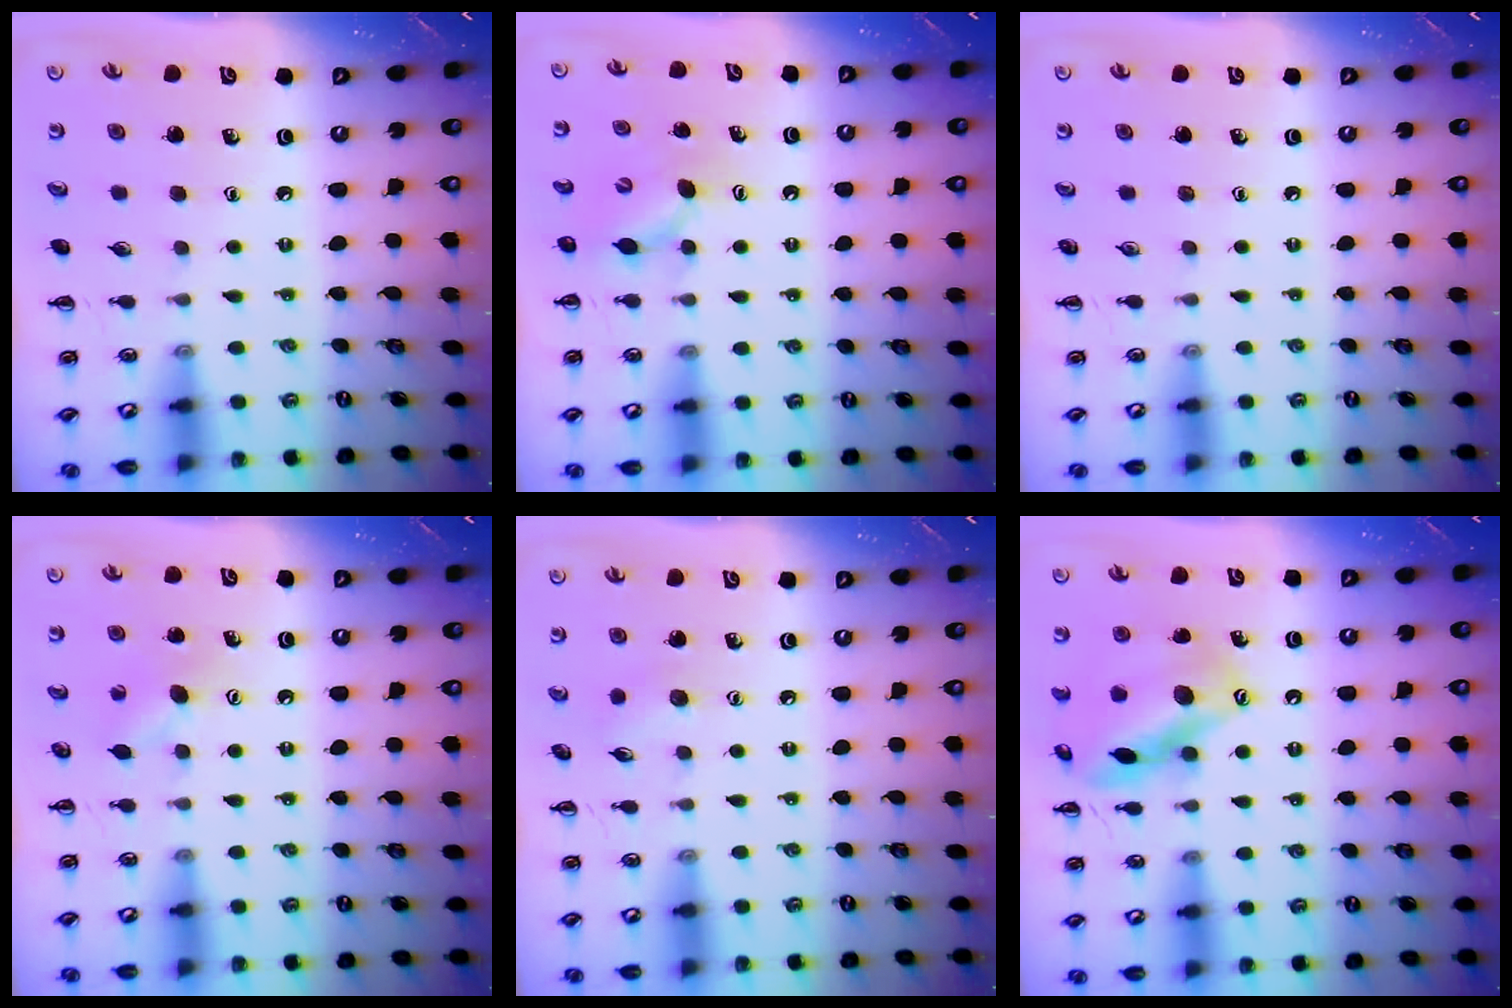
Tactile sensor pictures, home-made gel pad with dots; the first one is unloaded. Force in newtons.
{"total": 6.2, "press": 6.2, "slide": 0.5}
{"total": 0.0}
{"total": 4.9, "press": 4.7, "slide": 1.3}
{"total": 5.3, "press": 5.2, "slide": 1.3}
{"total": 15.6, "press": 15.5, "slide": 1.6}